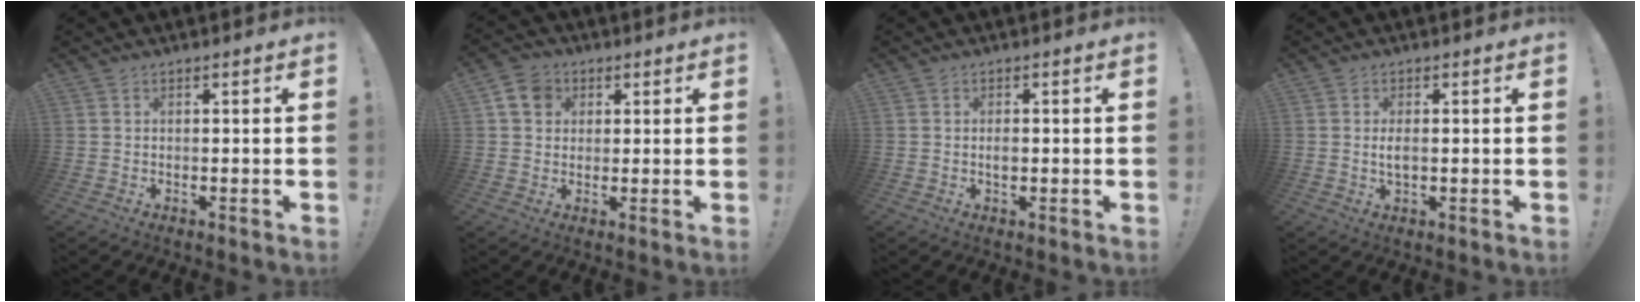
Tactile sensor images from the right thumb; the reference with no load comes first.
{"total": 7.4, "force": [2.6, 6.2, 3.0], "torque": [-0.041, -0.003, 0.053]}
{"total": 1.7, "force": [-0.3, 1.1, 1.3], "torque": [-0.009, -0.003, -0.008]}
{"total": 2.6, "force": [-0.1, 1.1, 2.3], "torque": [-0.037, 0.000, -0.003]}